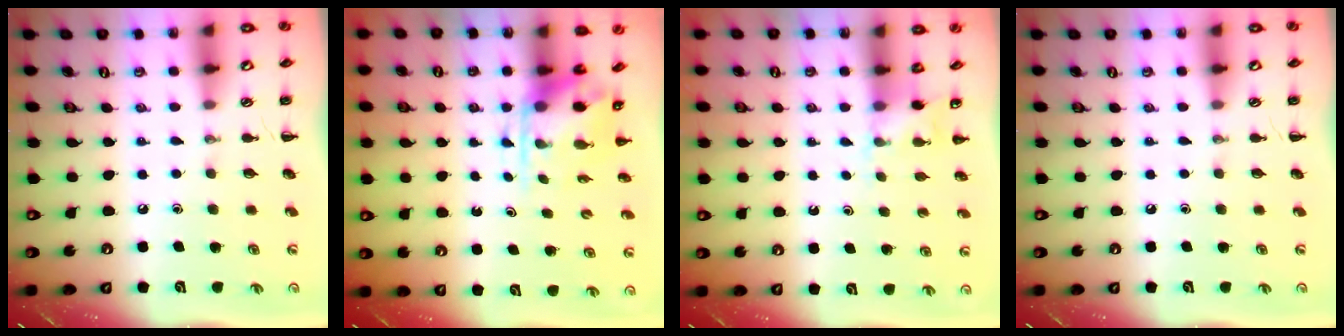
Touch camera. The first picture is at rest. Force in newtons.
{"total": 3.9, "press": 3.8, "slide": 0.6}
{"total": 3.7, "press": 3.5, "slide": 1.1}
{"total": 0.0}